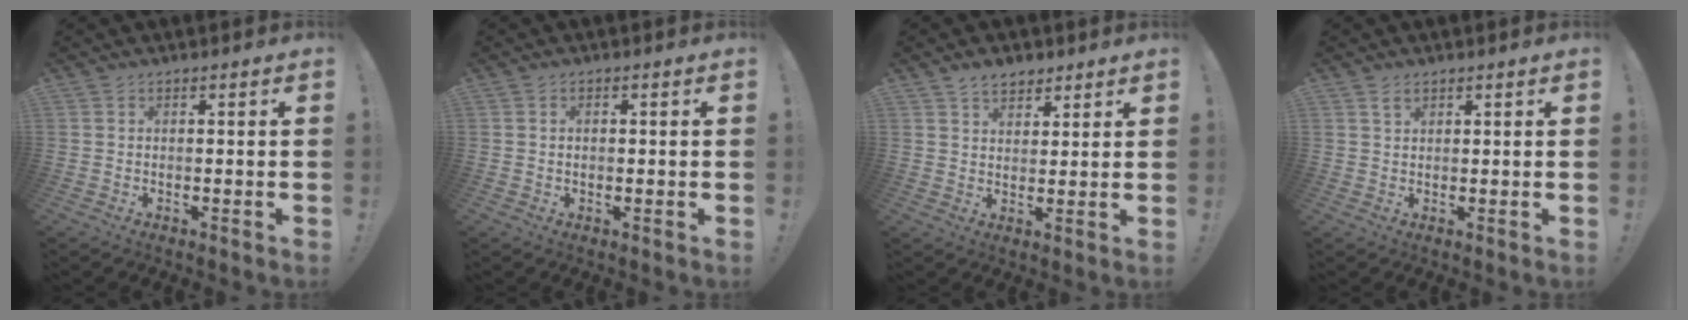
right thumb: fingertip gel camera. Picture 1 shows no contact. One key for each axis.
{"total": 1.0, "fx": 0.1, "fy": 0.7, "fz": 0.8, "tx": -0.011, "ty": 0.002, "tz": 0.000}
{"total": 5.2, "fx": 3.7, "fy": 3.2, "fz": 1.8, "tx": -0.023, "ty": -0.016, "tz": 0.068}
{"total": 2.1, "fx": 1.4, "fy": 1.2, "fz": 1.0, "tx": -0.012, "ty": -0.004, "tz": 0.025}